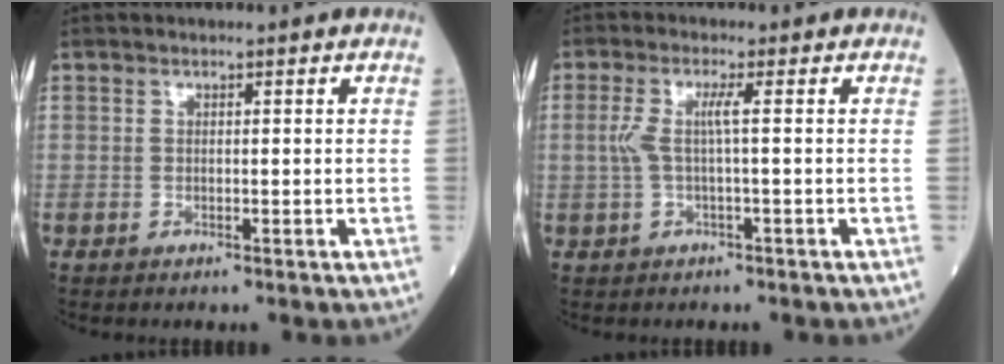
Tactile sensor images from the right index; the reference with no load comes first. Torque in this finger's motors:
{"motor_torque": [0.77, 0.00, 0.34, 0.12]}